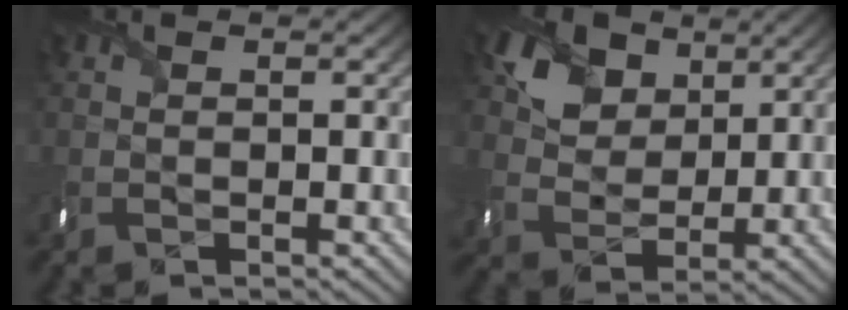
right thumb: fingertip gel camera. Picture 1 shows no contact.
{"total": 8.0, "force": [4.2, 5.9, 3.6], "torque": [-0.089, 0.003, 0.060]}